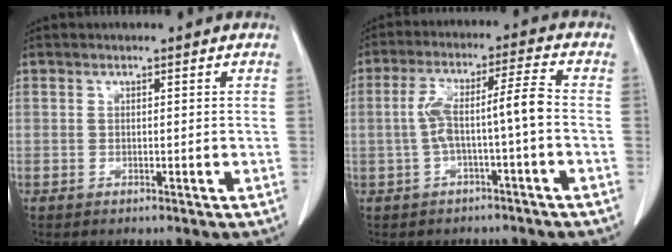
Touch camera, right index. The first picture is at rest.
{"total": 7.2, "force": [-1.3, 0.3, 7.1], "torque": [-0.138, 0.033, -0.018]}